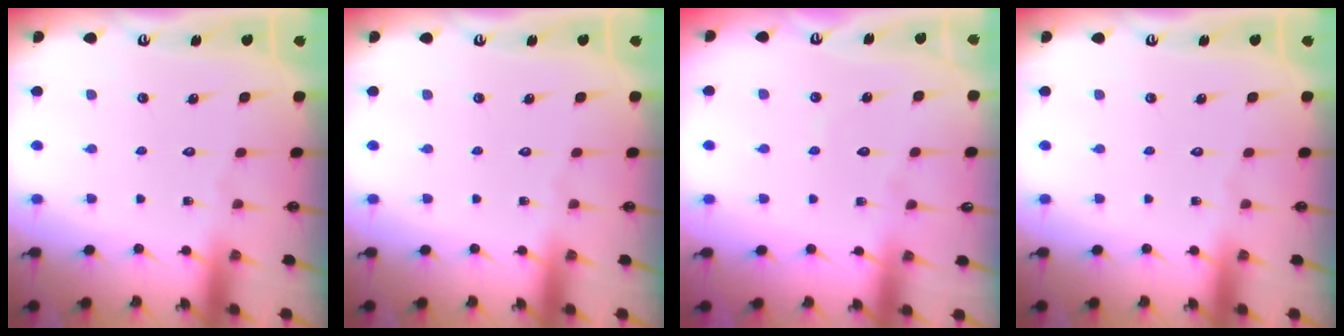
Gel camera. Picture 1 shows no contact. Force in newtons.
{"total": 0.0}
{"total": 2.6, "press": 2.6, "slide": 0.1}
{"total": 0.0}